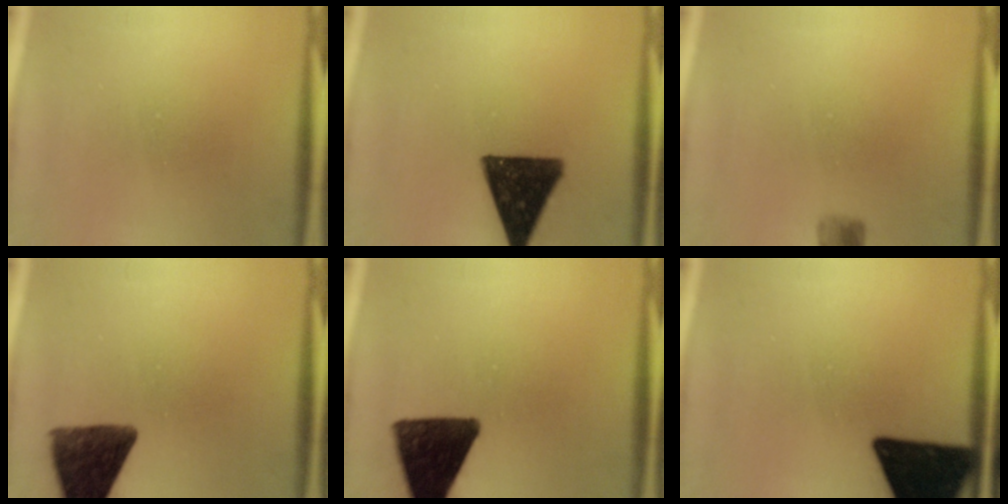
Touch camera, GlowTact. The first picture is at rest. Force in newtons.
{"total": 15.4}
{"total": 2.4}
{"total": 11.2}
{"total": 13.9}
{"total": 18.5}